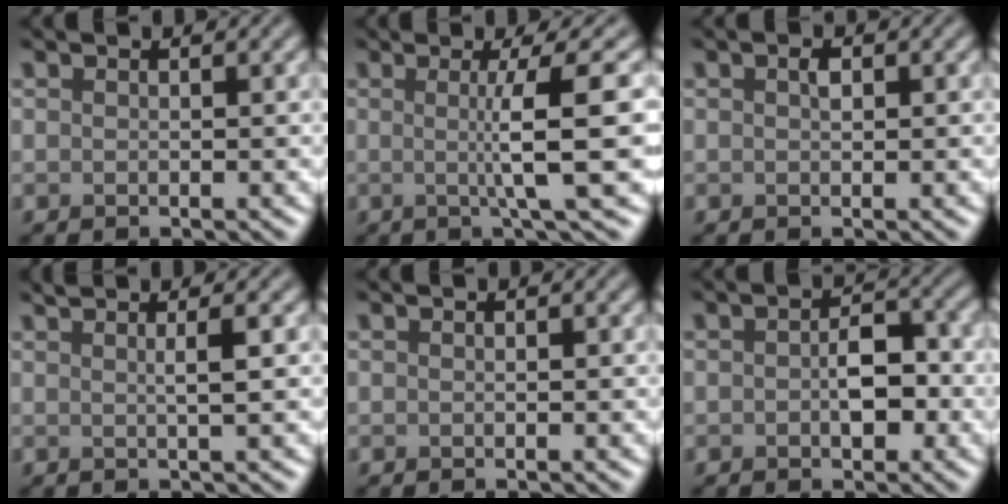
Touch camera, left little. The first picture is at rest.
{"total": 5.9, "force": [0.2, 0.8, 5.9], "torque": [-0.089, 0.004, -0.001]}
{"total": 0.6, "force": [0.2, 0.4, 0.4], "torque": [-0.008, 0.002, 0.004]}
{"total": 2.3, "force": [0.8, 0.7, 2.1], "torque": [-0.032, 0.007, -0.001]}
{"total": 0.0}
{"total": 3.4, "force": [-0.4, 2.0, 2.7], "torque": [-0.043, -0.001, -0.011]}